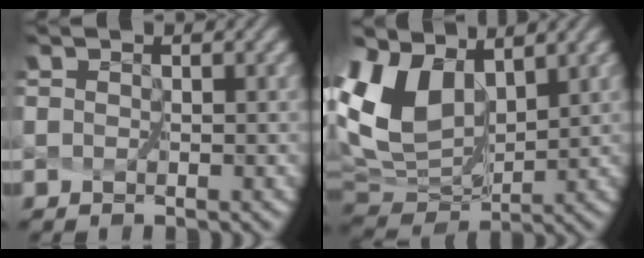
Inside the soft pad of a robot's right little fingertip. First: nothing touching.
{"total": 7.2, "force": [3.6, 4.4, 4.3], "torque": [-0.113, 0.002, 0.083]}